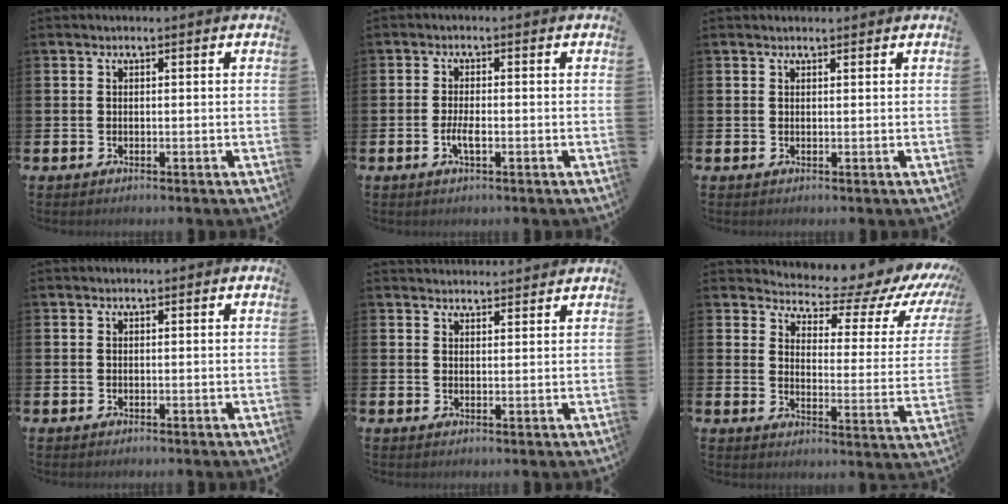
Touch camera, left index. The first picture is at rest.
{"total": 2.3, "force": [-0.7, 0.7, 2.1], "torque": [-0.041, 0.002, -0.011]}
{"total": 0.5, "force": [0.5, 0.1, 0.0], "torque": [0.009, -0.003, 0.008]}
{"total": 0.0}
{"total": 2.5, "force": [2.4, 0.4, -0.1], "torque": [0.006, -0.016, 0.042]}
{"total": 5.5, "force": [4.9, 1.7, 1.6], "torque": [-0.040, -0.050, 0.074]}